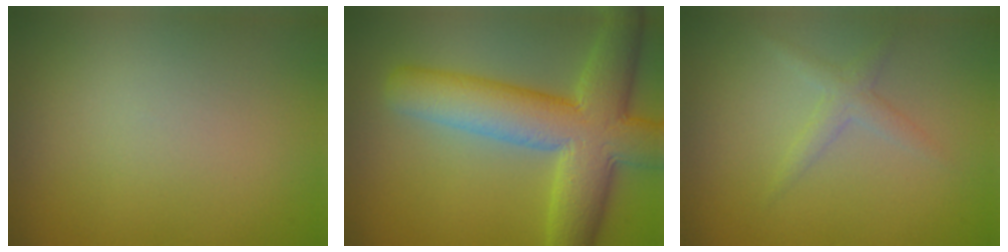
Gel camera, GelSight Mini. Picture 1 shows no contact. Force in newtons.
{"total": 10.1, "press": 10.1, "slide": 0.5}
{"total": 1.6, "press": 1.6, "slide": 0.0}